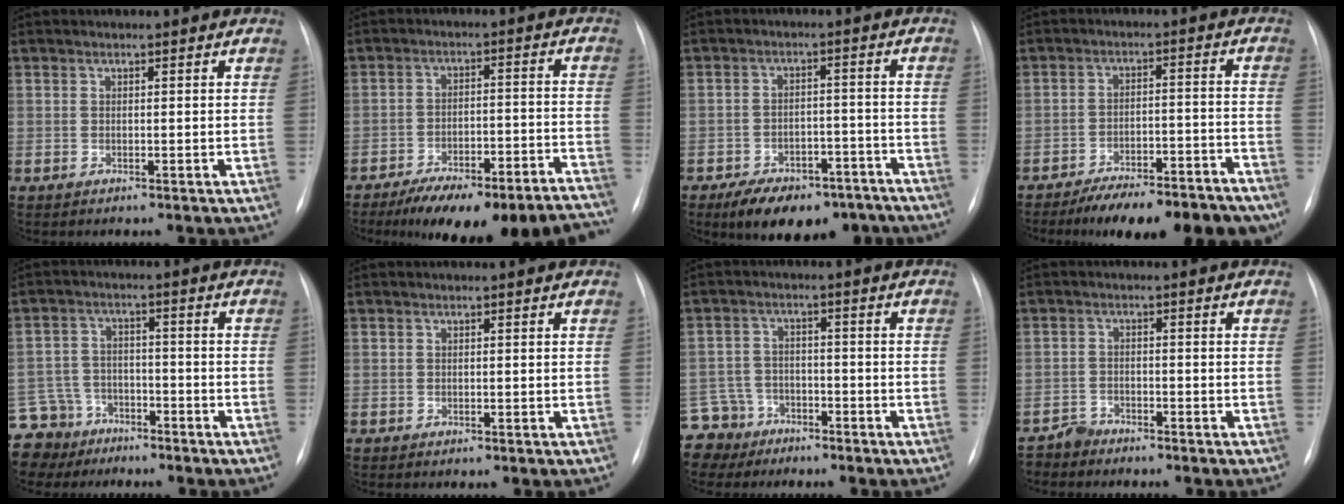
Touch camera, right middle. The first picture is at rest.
{"total": 21.3, "force": [-18.3, 3.7, 10.2], "torque": [-0.099, 0.016, -0.253]}
{"total": 13.5, "force": [-10.1, 6.4, 6.4], "torque": [-0.084, 0.019, -0.146]}
{"total": 17.1, "force": [-14.4, 3.7, 8.4], "torque": [-0.078, 0.017, -0.203]}
{"total": 10.0, "force": [-7.7, 6.3, 0.8], "torque": [-0.041, 0.013, -0.132]}
{"total": 0.0}
{"total": 7.0, "force": [-5.3, 4.6, -0.4], "torque": [-0.002, 0.006, -0.097]}
{"total": 2.3, "force": [-2.1, 0.6, -0.5], "torque": [0.010, -0.003, -0.040]}